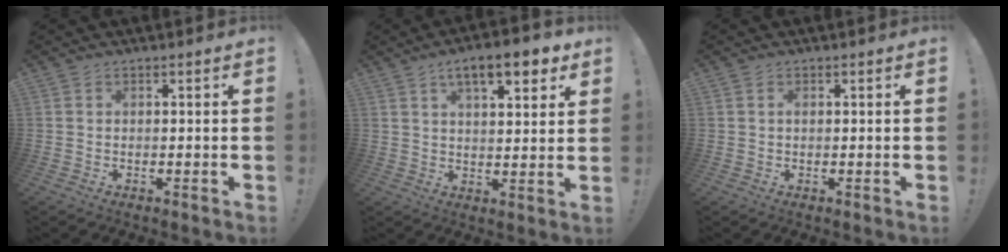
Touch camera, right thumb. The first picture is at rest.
{"total": 10.6, "force": [6.0, 3.3, 8.0], "torque": [-0.112, -0.022, 0.098]}
{"total": 0.7, "force": [0.4, 0.4, 0.4], "torque": [-0.009, 0.003, 0.007]}